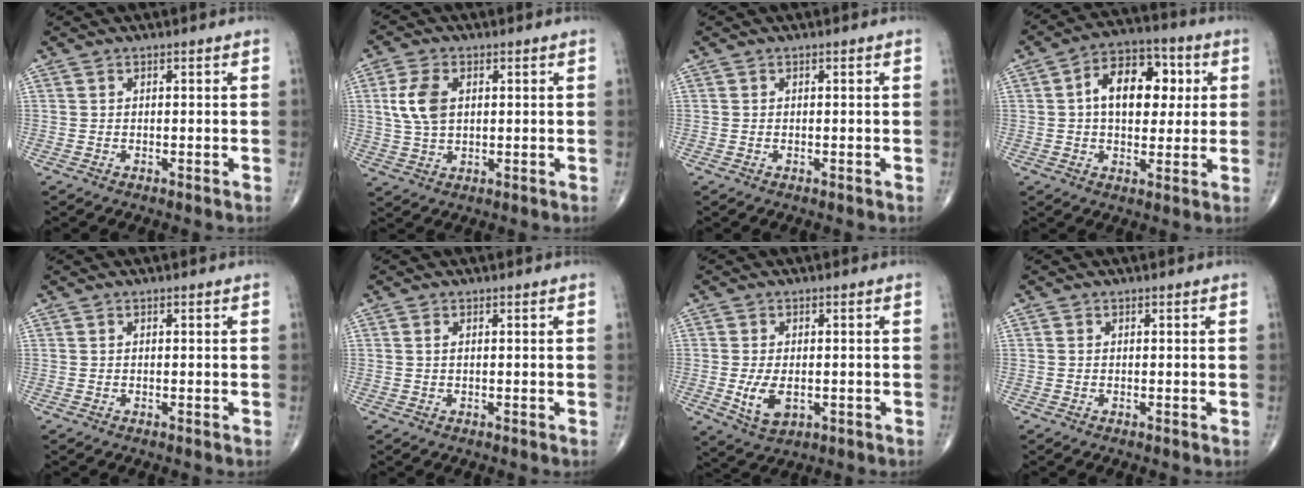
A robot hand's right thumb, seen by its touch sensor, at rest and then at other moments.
{"total": 6.3, "force": [1.3, 4.0, 4.7], "torque": [-0.093, -0.001, 0.026]}
{"total": 0.0}
{"total": 13.5, "force": [2.4, 8.5, 10.3], "torque": [-0.125, 0.016, 0.029]}
{"total": 0.0}
{"total": 0.7, "force": [0.2, 0.3, 0.6], "torque": [-0.014, 0.003, 0.004]}
{"total": 6.0, "force": [-1.1, 3.5, 4.7], "torque": [-0.085, -0.011, -0.011]}
{"total": 0.0}